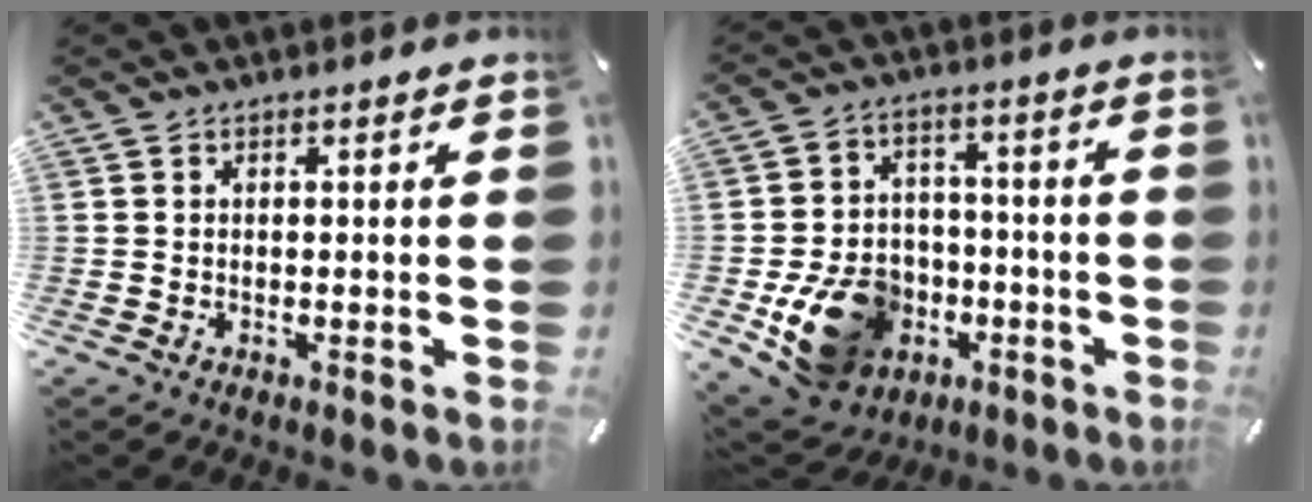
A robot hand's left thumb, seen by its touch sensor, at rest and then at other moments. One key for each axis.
{"total": 16.3, "fx": -5.8, "fy": 12.8, "fz": 8.3, "tx": -0.145, "ty": 0.036, "tz": -0.088}